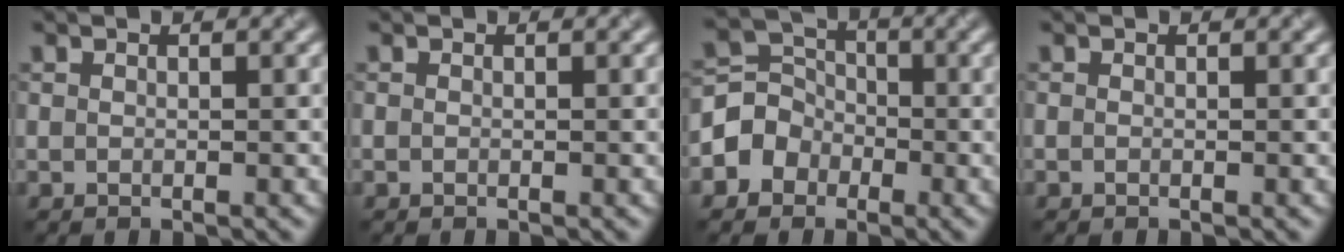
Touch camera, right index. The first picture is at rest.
{"total": 0.0}
{"total": 3.5, "force": [-1.5, 3.1, 0.8], "torque": [-0.006, 0.011, -0.039]}
{"total": 0.0}